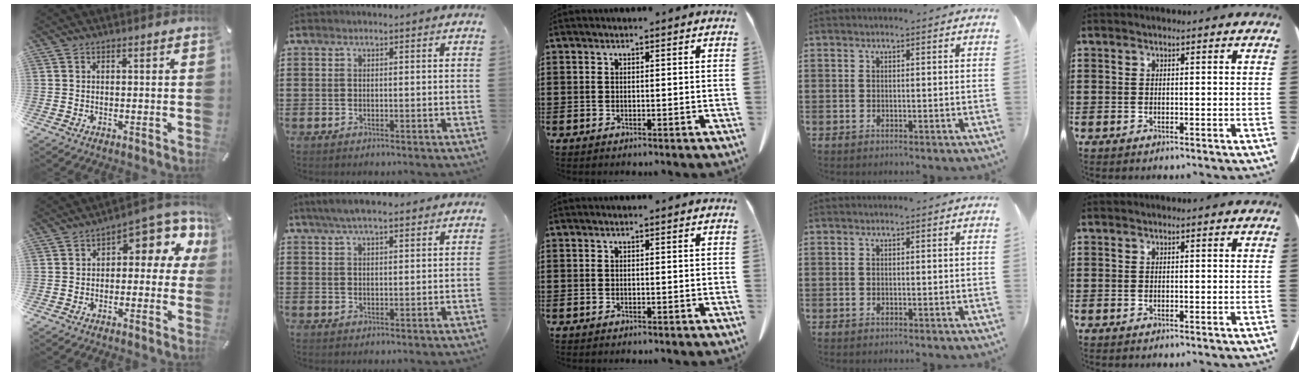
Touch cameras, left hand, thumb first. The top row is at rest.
{"thumb": {"total": 7.9, "force": [3.1, 4.1, 5.9], "torque": [-0.071, -0.032, 0.048]}, "index": {"total": 4.7, "force": [3.5, 1.1, 2.8], "torque": [-0.061, 0.005, 0.064]}}